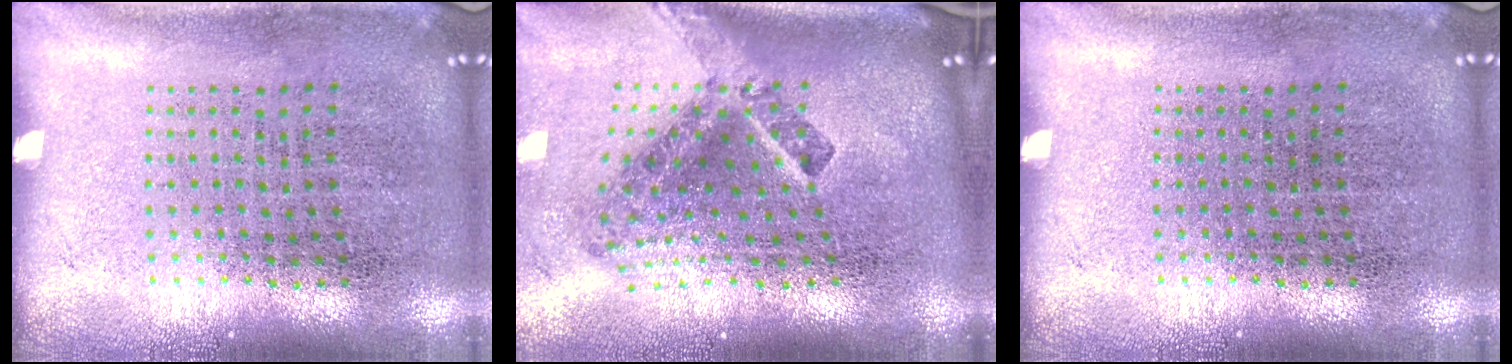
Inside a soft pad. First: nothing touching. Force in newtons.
{"total": 3.1, "press": 1.7, "slide": 2.5}
{"total": 0.0}